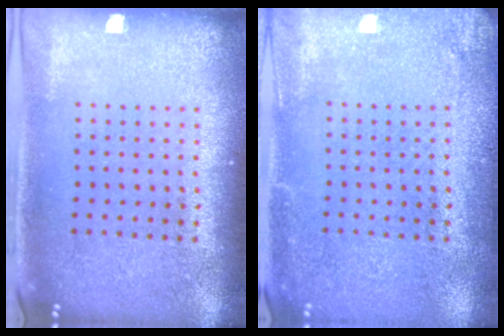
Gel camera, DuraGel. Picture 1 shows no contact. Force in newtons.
{"total": 2.1, "press": 2.1, "slide": 0.2}